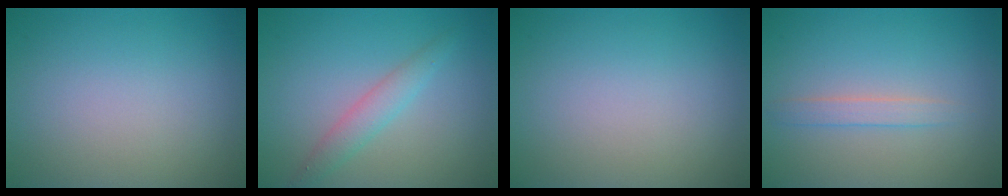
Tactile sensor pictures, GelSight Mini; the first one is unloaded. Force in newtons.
{"total": 2.2, "press": 2.2, "slide": 0.0}
{"total": 0.0}
{"total": 1.5, "press": 1.5, "slide": 0.1}